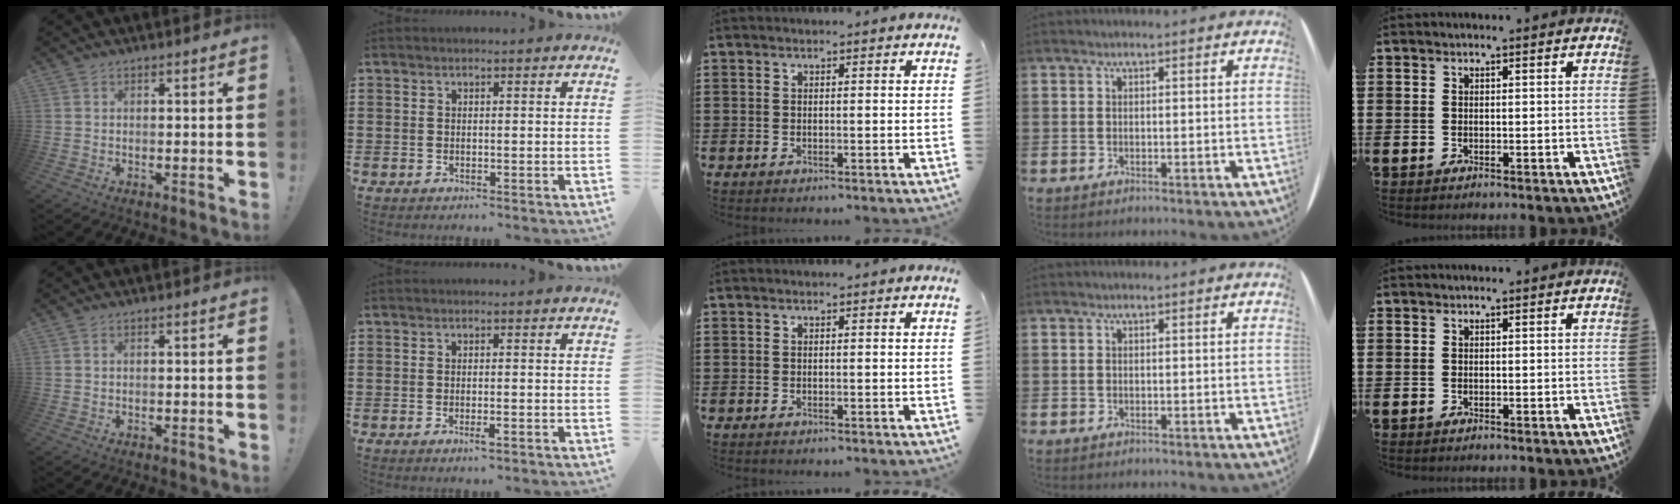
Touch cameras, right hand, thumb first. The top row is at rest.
{"index": {"total": 1.6, "force": [-0.8, 0.1, 1.4], "torque": [-0.030, -0.006, -0.015]}}